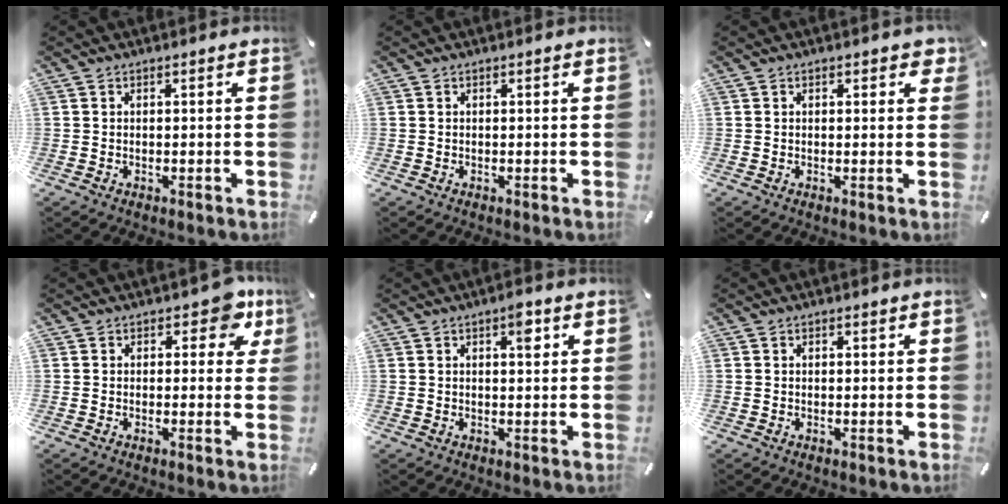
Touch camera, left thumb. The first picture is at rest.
{"total": 0.0}
{"total": 1.7, "force": [0.8, 0.9, 1.1], "torque": [-0.008, -0.001, 0.009]}
{"total": 7.1, "force": [3.6, 4.1, 4.6], "torque": [-0.036, -0.018, 0.055]}
{"total": 3.7, "force": [1.7, 1.6, 2.9], "torque": [-0.031, -0.007, 0.020]}
{"total": 0.6, "force": [0.3, 0.5, 0.2], "torque": [0.005, 0.000, 0.003]}